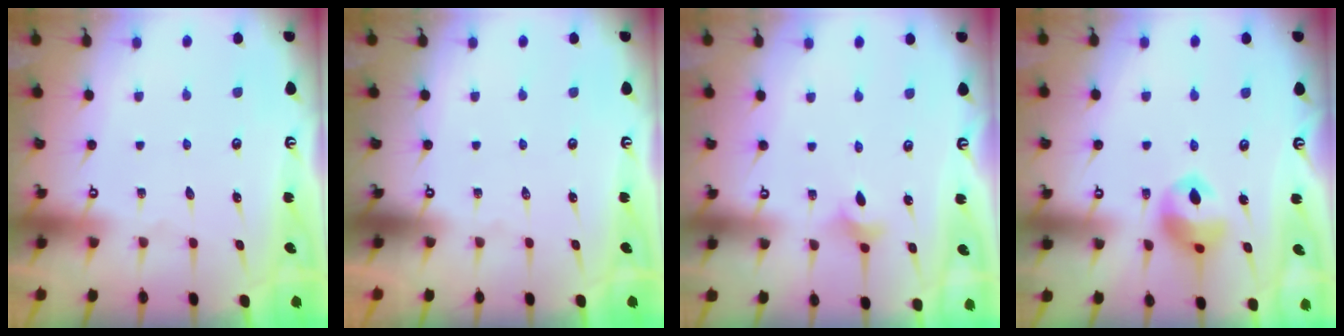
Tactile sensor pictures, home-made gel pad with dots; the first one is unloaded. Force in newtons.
{"total": 0.0}
{"total": 2.8, "press": 2.8, "slide": 0.6}
{"total": 11.5, "press": 11.3, "slide": 1.7}